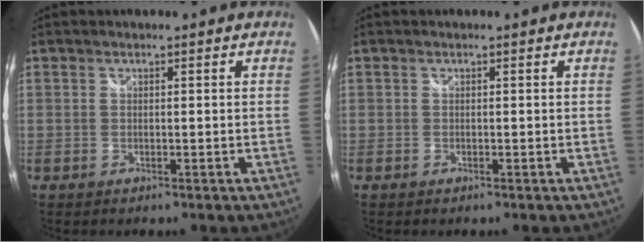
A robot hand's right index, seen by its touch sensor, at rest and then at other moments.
{"total": 0.0}